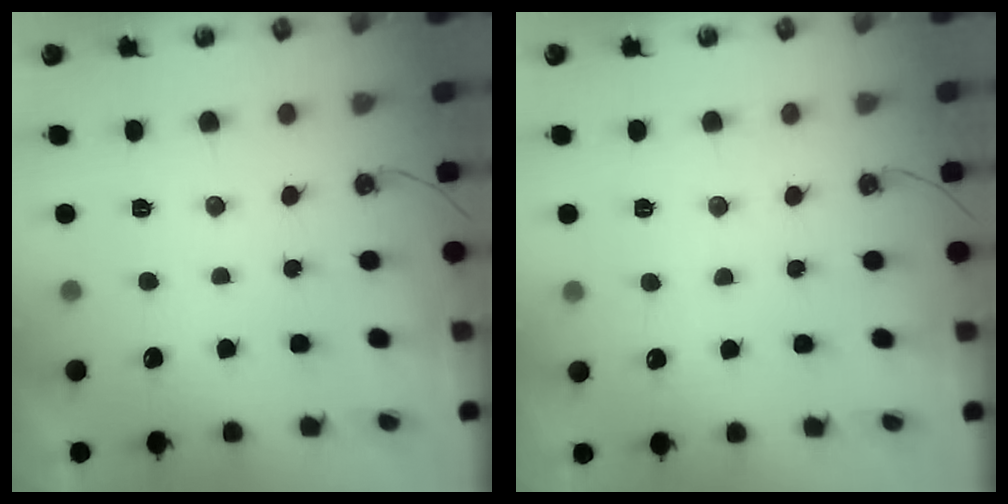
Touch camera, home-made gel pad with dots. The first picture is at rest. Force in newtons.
{"total": 7.6, "press": 7.6, "slide": 0.8}